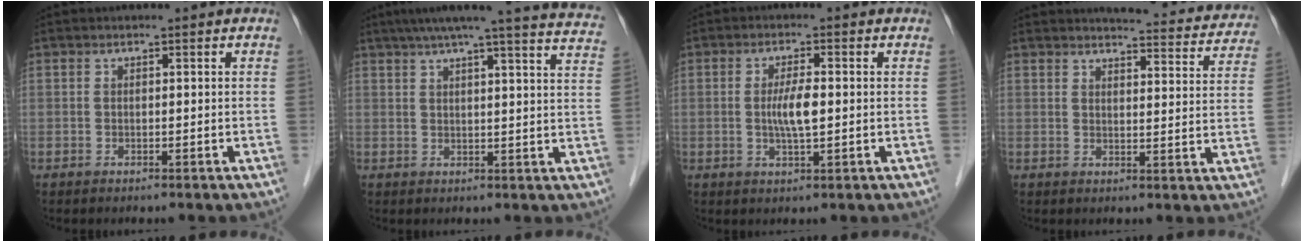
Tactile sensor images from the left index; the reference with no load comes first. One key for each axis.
{"total": 22.2, "fx": 19.6, "fy": 0.4, "fz": 10.4, "tx": -0.150, "ty": -0.017, "tz": 0.227}
{"total": 4.1, "fx": -0.2, "fy": 0.6, "fz": 4.1, "tx": -0.082, "ty": -0.003, "tz": -0.003}
{"total": 14.4, "fx": 13.9, "fy": 2.5, "fz": 3.1, "tx": -0.011, "ty": -0.040, "tz": 0.135}